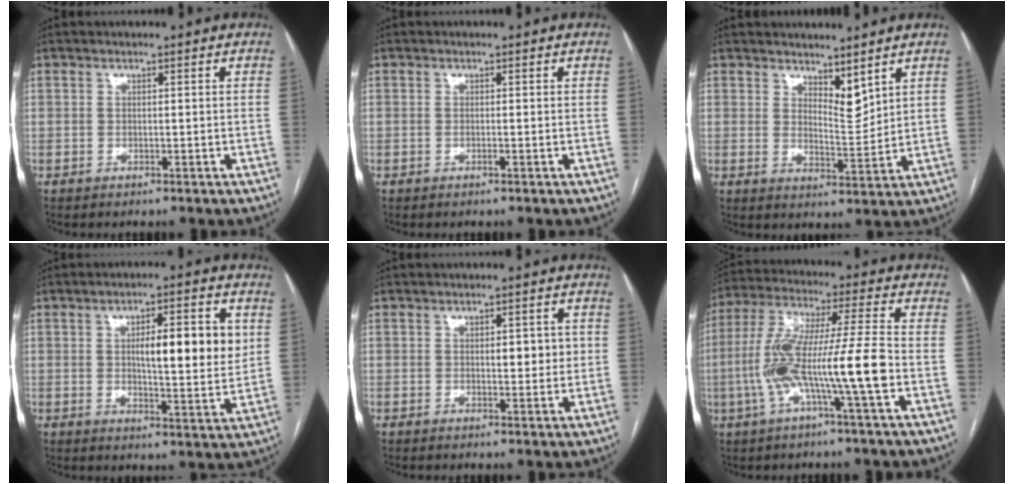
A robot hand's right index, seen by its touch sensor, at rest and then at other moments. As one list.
[{"total": 0.0}, {"total": 4.7, "force": [3.7, 1.4, 2.6], "torque": [-0.047, -0.014, 0.071]}, {"total": 11.1, "force": [2.3, 2.4, 10.6], "torque": [-0.155, 0.005, 0.035]}, {"total": 3.9, "force": [0.5, 1.7, 3.5], "torque": [-0.045, 0.003, 0.008]}, {"total": 14.2, "force": [-3.8, -0.3, 13.7], "torque": [-0.277, 0.009, -0.075]}]